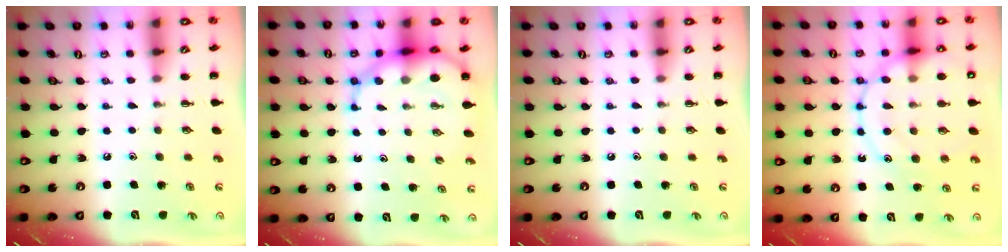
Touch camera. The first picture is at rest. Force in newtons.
{"total": 10.1, "press": 9.5, "slide": 3.2}
{"total": 0.0}
{"total": 18.3, "press": 18.2, "slide": 2.0}